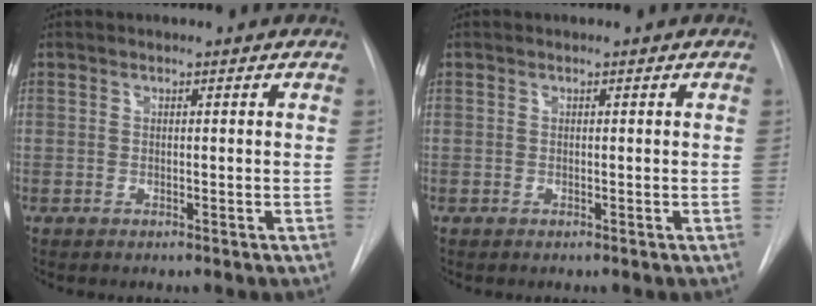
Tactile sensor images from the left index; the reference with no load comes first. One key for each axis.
{"total": 0.0}